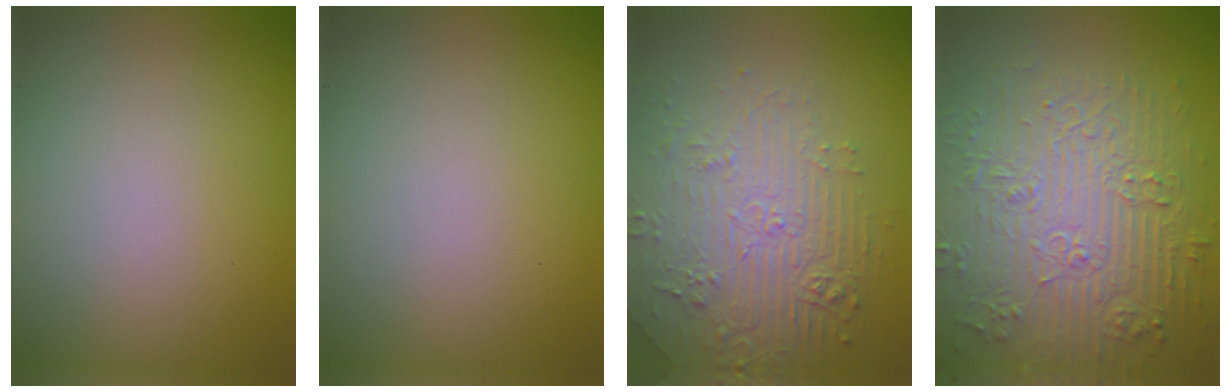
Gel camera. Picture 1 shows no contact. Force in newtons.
{"total": 0.0}
{"total": 4.4, "press": 4.1, "slide": 1.5}
{"total": 8.9, "press": 6.7, "slide": 5.8}